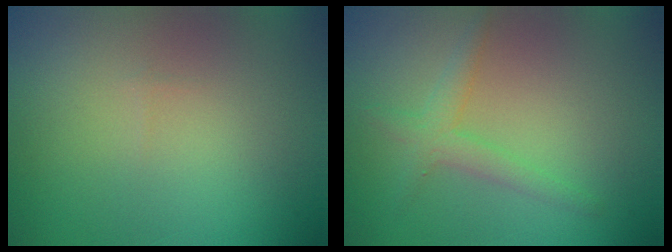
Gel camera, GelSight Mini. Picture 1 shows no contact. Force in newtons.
{"total": 2.1, "press": 2.1, "slide": 0.1}